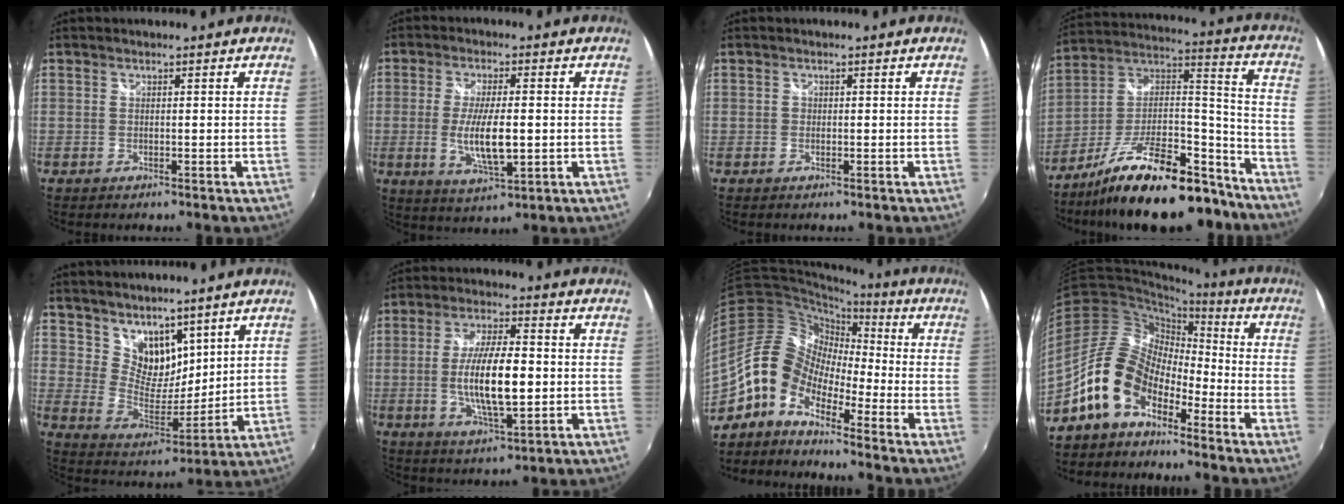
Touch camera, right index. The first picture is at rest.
{"total": 9.0, "force": [-1.1, 2.6, 8.5], "torque": [-0.163, -0.014, -0.016]}
{"total": 0.6, "force": [-0.1, 0.5, 0.0], "torque": [0.002, -0.001, -0.005]}
{"total": 26.0, "force": [-18.8, 9.3, 15.3], "torque": [-0.251, 0.019, -0.285]}
{"total": 11.0, "force": [7.9, 6.3, 4.5], "torque": [-0.074, 0.000, 0.157]}
{"total": 12.2, "force": [-1.1, 3.6, 11.6], "torque": [-0.219, -0.006, -0.017]}
{"total": 10.8, "force": [-6.2, 6.6, 5.9], "torque": [-0.101, 0.030, -0.147]}
{"total": 12.5, "force": [-7.9, 7.1, 6.6], "torque": [-0.125, 0.024, -0.156]}